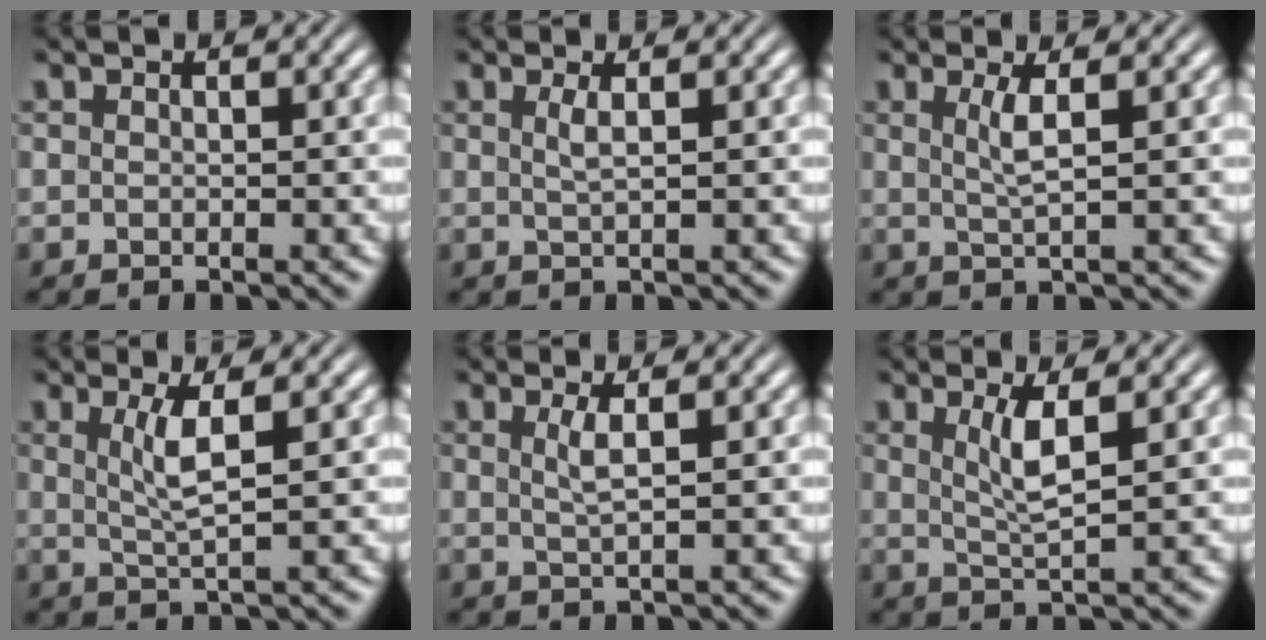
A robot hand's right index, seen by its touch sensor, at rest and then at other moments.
{"total": 1.2, "force": [0.1, -0.3, 1.2], "torque": [-0.029, -0.007, 0.008]}
{"total": 1.9, "force": [0.2, -0.4, 1.9], "torque": [-0.041, -0.005, 0.009]}
{"total": 2.7, "force": [0.4, -0.3, 2.7], "torque": [-0.056, -0.007, 0.014]}
{"total": 1.6, "force": [0.1, -0.4, 1.5], "torque": [-0.033, -0.006, 0.008]}
{"total": 2.8, "force": [0.6, -0.1, 2.7], "torque": [-0.058, -0.009, 0.019]}